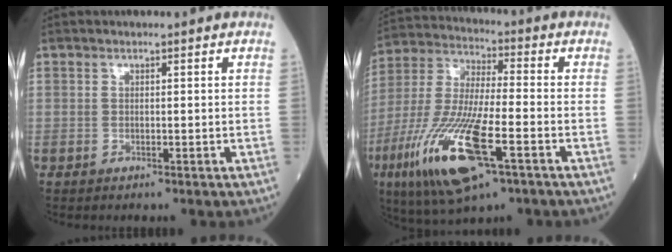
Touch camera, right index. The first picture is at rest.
{"total": 18.7, "force": [-7.9, 3.9, 16.5], "torque": [-0.372, -0.035, -0.140]}